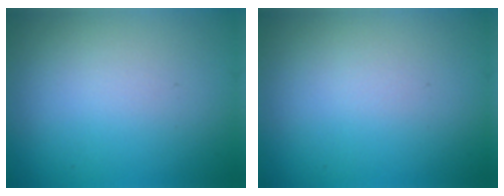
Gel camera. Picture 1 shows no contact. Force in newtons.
{"total": 0.0}